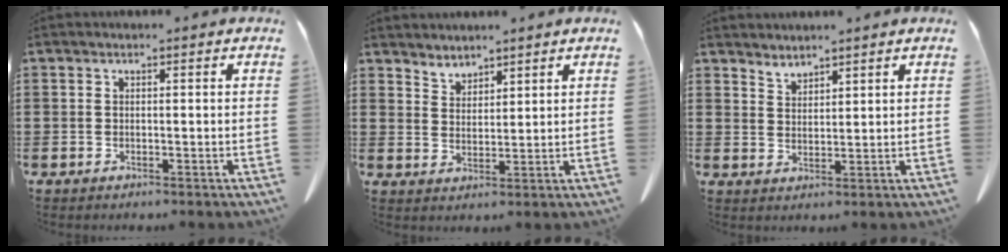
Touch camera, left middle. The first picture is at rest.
{"total": 3.0, "force": [2.9, 0.5, -0.3], "torque": [-0.003, -0.010, 0.058]}
{"total": 2.6, "force": [2.5, 0.2, -0.2], "torque": [-0.003, -0.010, 0.050]}